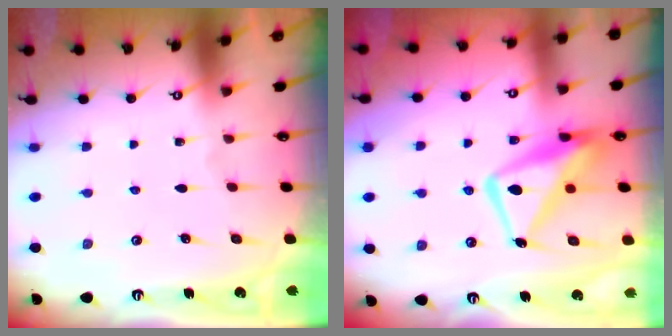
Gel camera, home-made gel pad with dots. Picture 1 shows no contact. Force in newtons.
{"total": 12.9, "press": 12.8, "slide": 1.2}